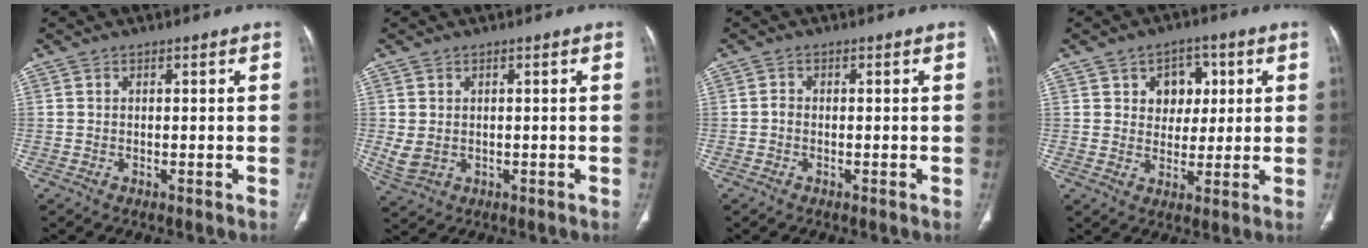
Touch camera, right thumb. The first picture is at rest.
{"total": 3.7, "force": [0.1, 2.9, 2.2], "torque": [-0.052, -0.004, 0.014]}
{"total": 0.9, "force": [-0.3, 0.7, 0.5], "torque": [-0.009, 0.001, -0.011]}
{"total": 7.4, "force": [2.3, 5.8, 3.9], "torque": [-0.014, -0.004, 0.032]}